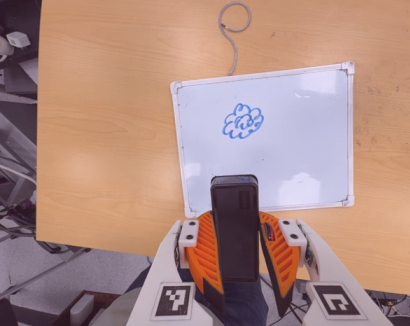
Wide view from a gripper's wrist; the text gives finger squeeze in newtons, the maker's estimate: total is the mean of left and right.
{"total": 9.5, "left": 8.0, "right": 11.0}